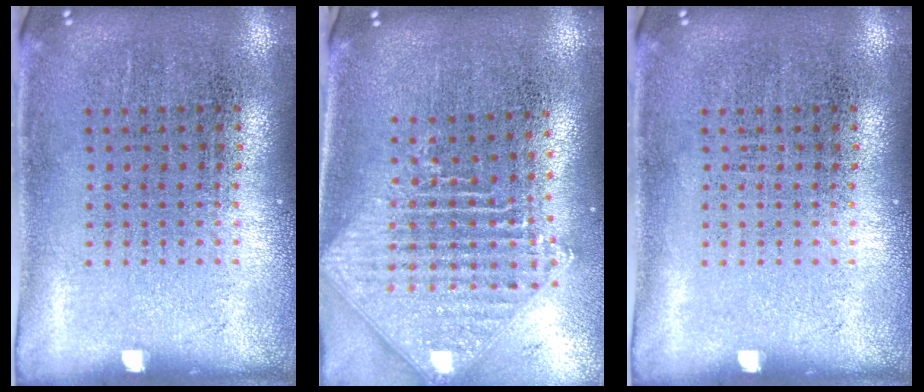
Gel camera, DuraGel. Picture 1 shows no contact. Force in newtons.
{"total": 2.3, "press": 1.8, "slide": 1.5}
{"total": 0.0}